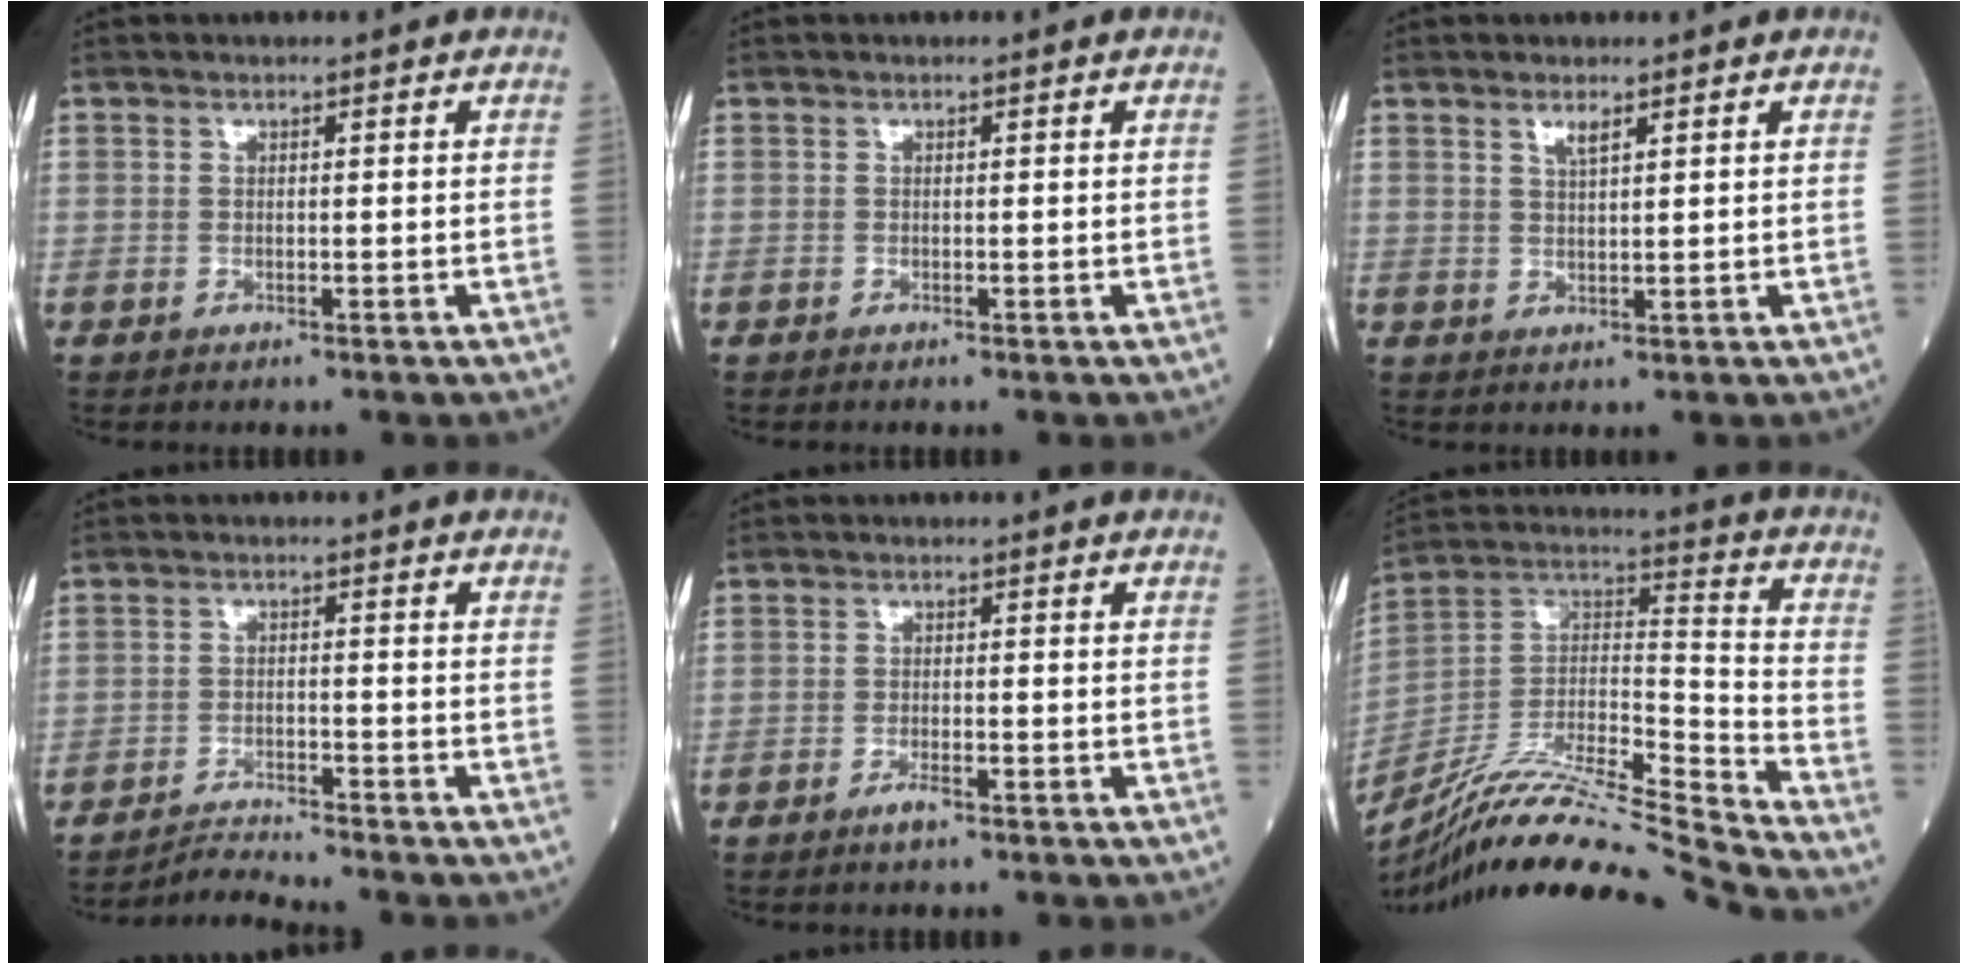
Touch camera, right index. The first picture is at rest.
{"total": 0.0}
{"total": 1.9, "force": [1.3, 0.2, 1.3], "torque": [-0.028, -0.002, 0.025]}
{"total": 3.6, "force": [-3.2, -1.6, -0.6], "torque": [-0.001, -0.019, -0.056]}
{"total": 1.9, "force": [-1.3, 0.4, 1.4], "torque": [-0.027, -0.001, -0.022]}
{"total": 21.5, "force": [-19.3, -1.8, 9.3], "torque": [-0.201, -0.001, -0.347]}